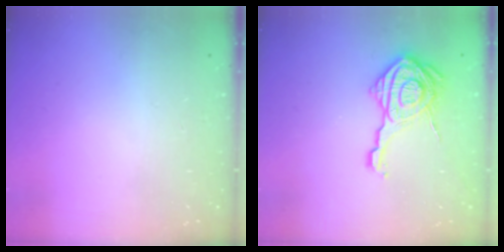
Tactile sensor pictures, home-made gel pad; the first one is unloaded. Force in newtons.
{"total": 17.5, "press": 17.5, "slide": 0.7}